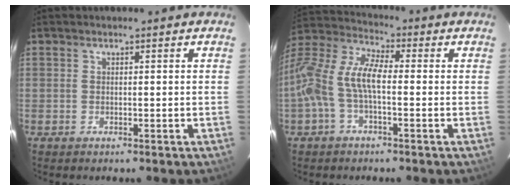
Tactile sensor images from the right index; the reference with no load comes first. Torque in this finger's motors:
{"motor_torque": [0.45, -0.16, 0.35, 0.21]}